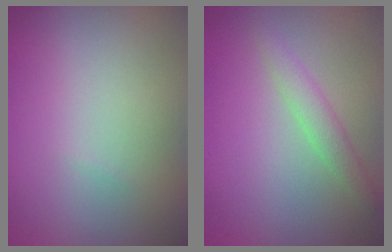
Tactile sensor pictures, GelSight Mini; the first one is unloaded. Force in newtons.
{"total": 2.7, "press": 2.7, "slide": 0.2}